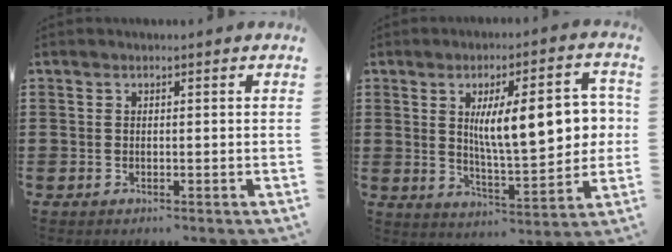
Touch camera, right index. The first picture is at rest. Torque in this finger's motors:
{"motor_torque": [2.14, 0.00, 1.05, 0.21]}